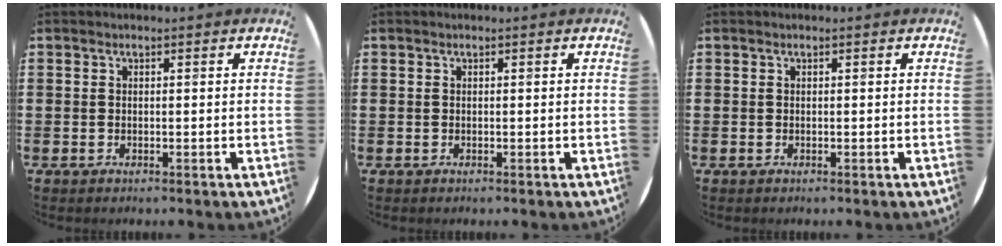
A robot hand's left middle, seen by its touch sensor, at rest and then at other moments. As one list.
[{"total": 0.0}, {"total": 0.0}]